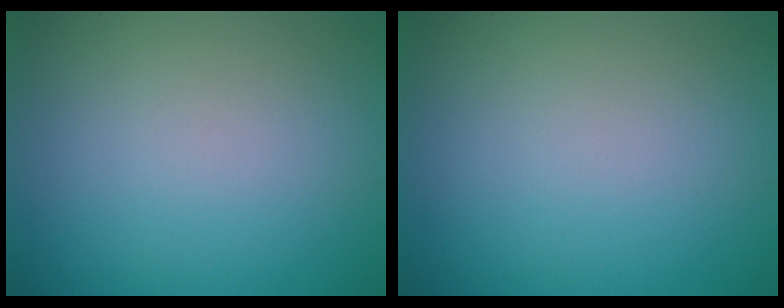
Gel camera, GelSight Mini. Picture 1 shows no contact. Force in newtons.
{"total": 0.0}